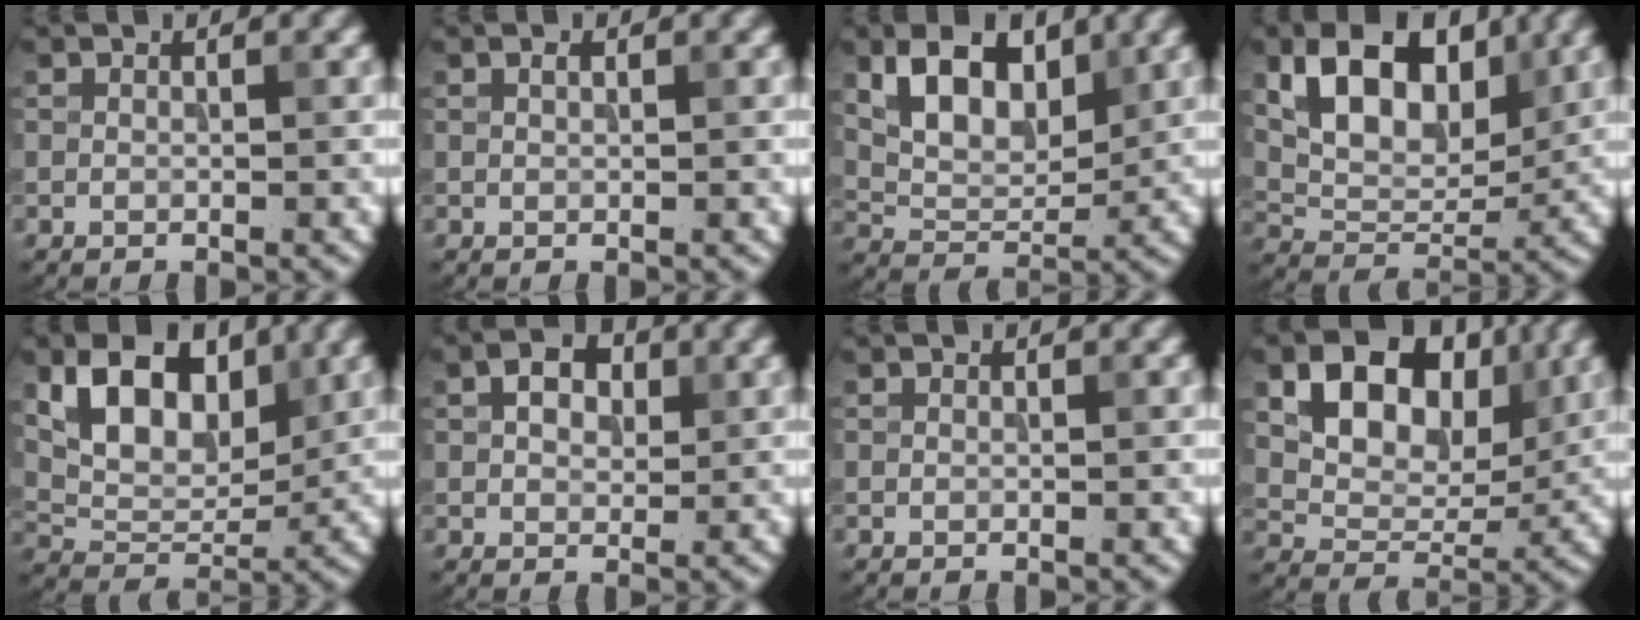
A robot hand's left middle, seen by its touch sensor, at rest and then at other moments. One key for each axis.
{"total": 0.5, "fx": 0.3, "fy": 0.3, "fz": 0.4, "tx": -0.007, "ty": 0.002, "tz": 0.004}
{"total": 6.5, "fx": 2.8, "fy": 3.9, "fz": 4.4, "tx": -0.083, "ty": -0.006, "tz": 0.047}
{"total": 9.0, "fx": 3.4, "fy": 5.4, "fz": 6.2, "tx": -0.107, "ty": -0.006, "tz": 0.059}
{"total": 8.0, "fx": 3.2, "fy": 4.9, "fz": 5.4, "tx": -0.096, "ty": -0.008, "tz": 0.054}
{"total": 3.0, "fx": 1.0, "fy": 2.1, "fz": 1.9, "tx": -0.036, "ty": 0.005, "tz": 0.015}
{"total": 0.0}
{"total": 8.8, "fx": 3.3, "fy": 5.9, "fz": 5.7, "tx": -0.094, "ty": -0.004, "tz": 0.051}